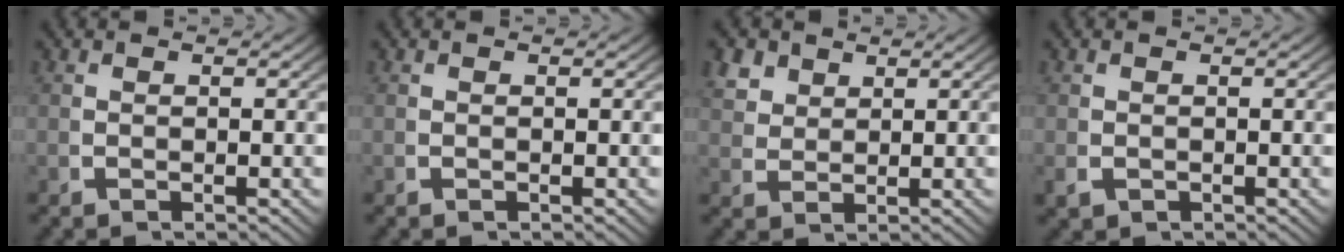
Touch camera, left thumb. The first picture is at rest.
{"total": 0.0}
{"total": 3.4, "force": [2.4, 2.1, 1.4], "torque": [-0.030, -0.003, 0.054]}
{"total": 1.0, "force": [-0.3, 0.8, 0.4], "torque": [-0.015, -0.010, 0.003]}